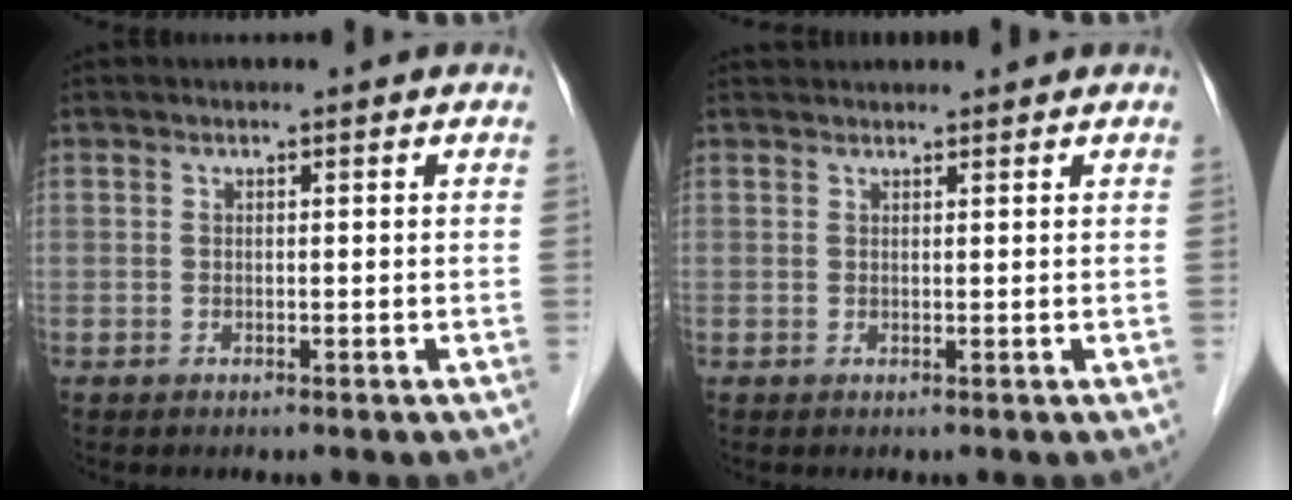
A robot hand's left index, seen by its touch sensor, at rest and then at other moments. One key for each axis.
{"total": 2.4, "fx": 2.4, "fy": 0.3, "fz": 0.3, "tx": -0.007, "ty": 0.029, "tz": 0.038}